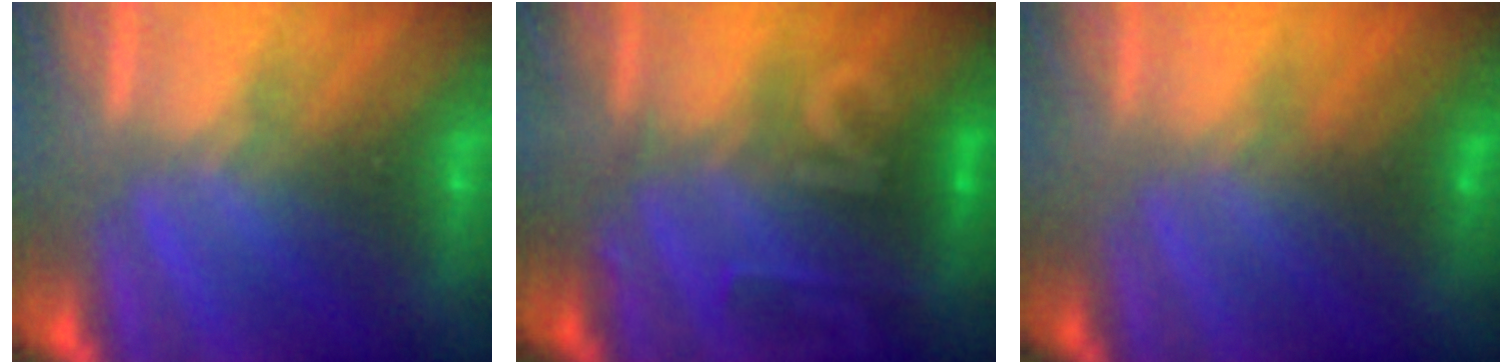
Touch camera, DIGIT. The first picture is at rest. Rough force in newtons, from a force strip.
{"total": 2.3}
{"total": 4.5}